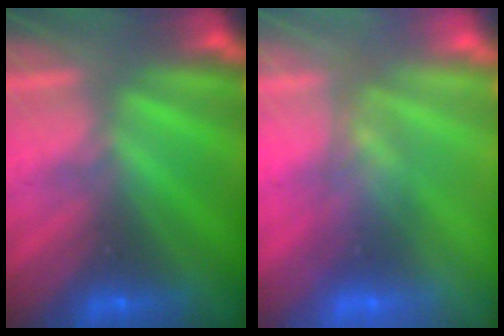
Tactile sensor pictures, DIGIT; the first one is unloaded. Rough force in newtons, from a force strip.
{"total": 2.5}